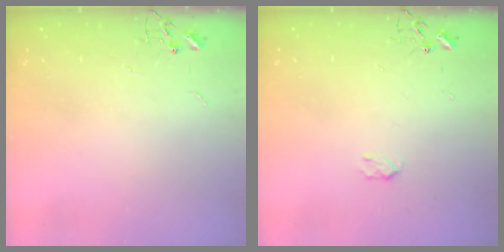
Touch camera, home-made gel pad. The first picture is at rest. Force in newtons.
{"total": 3.1, "press": 3.1, "slide": 0.5}